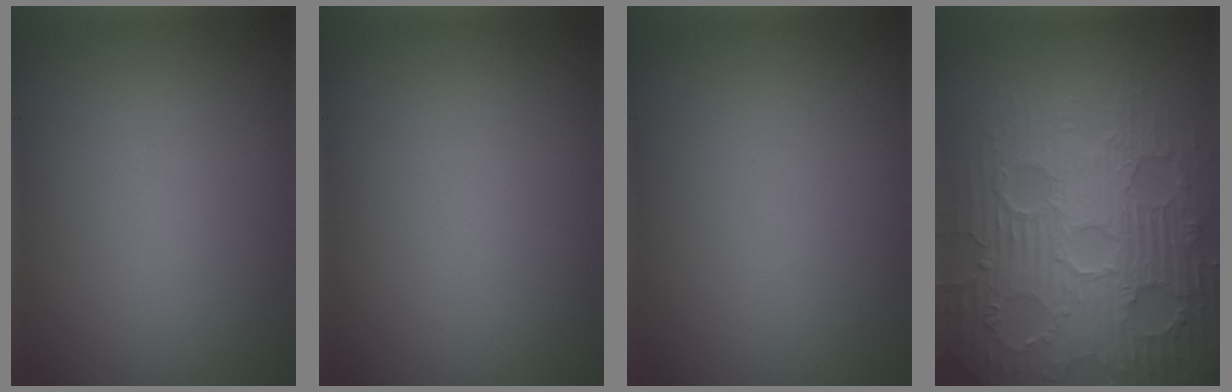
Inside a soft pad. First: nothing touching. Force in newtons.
{"total": 0.0}
{"total": 0.0}
{"total": 9.2, "press": 6.8, "slide": 6.2}